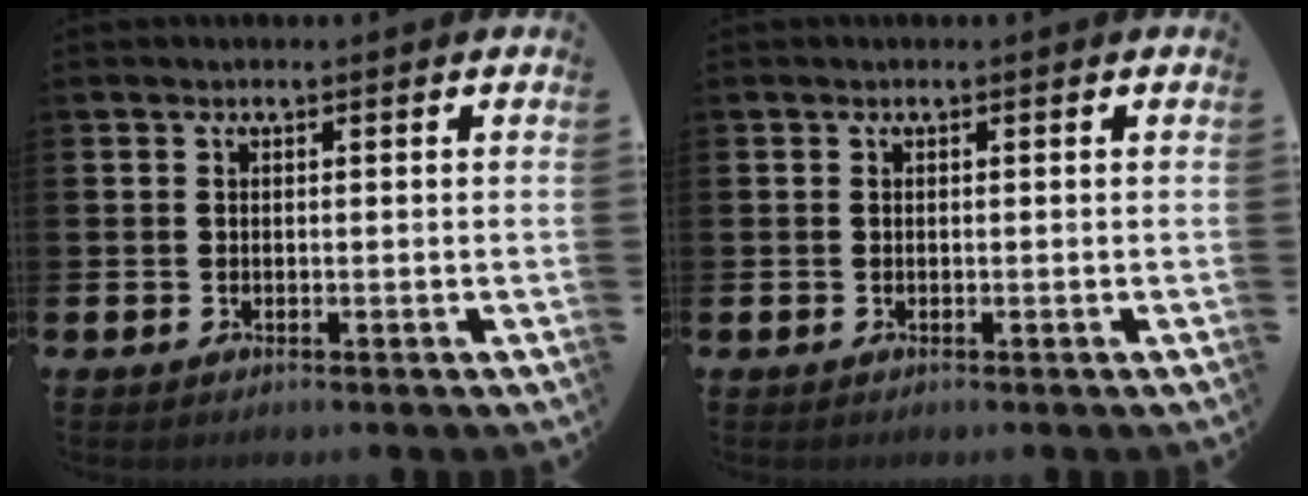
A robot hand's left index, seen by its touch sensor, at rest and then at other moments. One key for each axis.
{"total": 0.0}